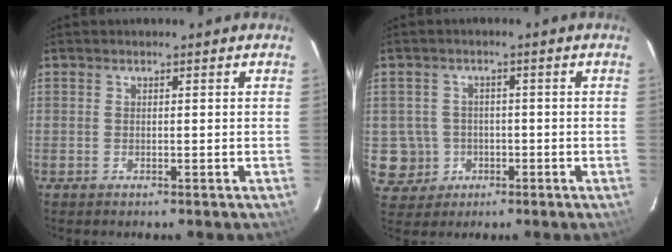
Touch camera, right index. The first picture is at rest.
{"total": 6.3, "force": [-1.2, 6.2, 0.7], "torque": [-0.030, 0.021, -0.006]}